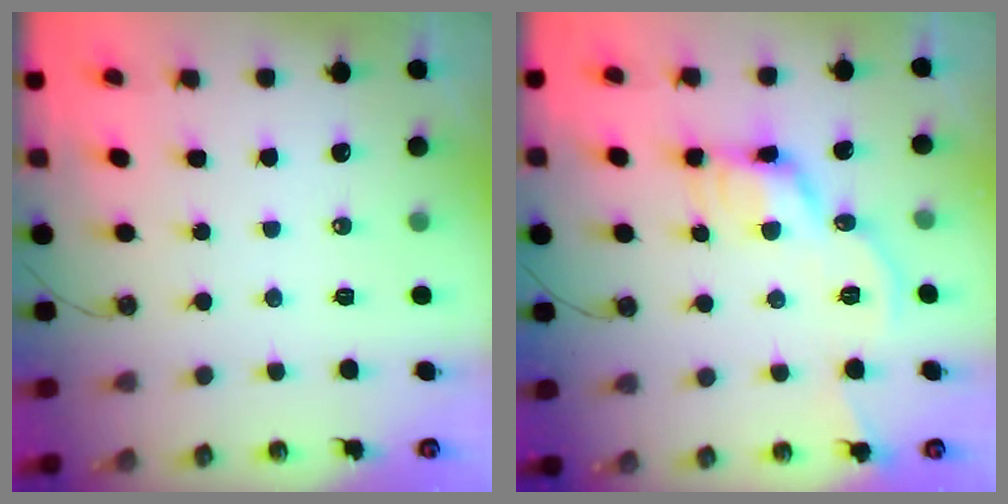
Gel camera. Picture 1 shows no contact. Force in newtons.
{"total": 10.1, "press": 10.0, "slide": 1.4}